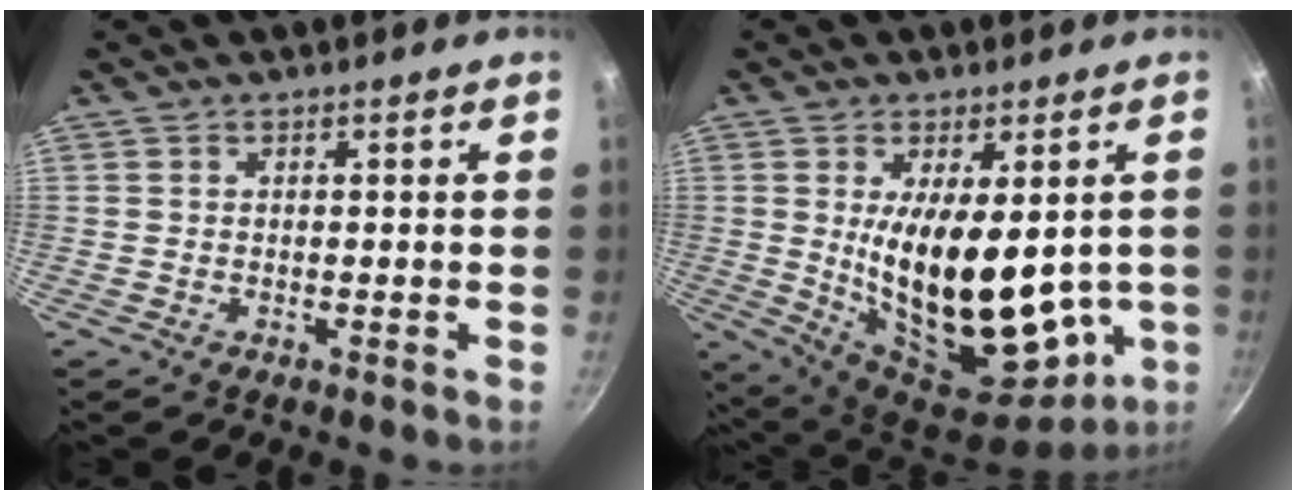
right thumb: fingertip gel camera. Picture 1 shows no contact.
{"total": 22.1, "force": [-1.5, 10.8, 19.2], "torque": [-0.284, -0.029, 0.017]}